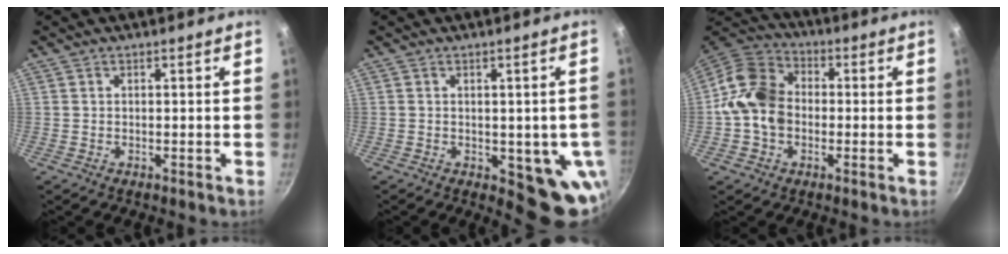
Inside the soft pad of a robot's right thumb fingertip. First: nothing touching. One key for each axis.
{"total": 10.4, "fx": -2.0, "fy": 4.9, "fz": 9.0, "tx": -0.064, "ty": -0.011, "tz": -0.020}
{"total": 12.4, "fx": -1.0, "fy": 9.7, "fz": 7.7, "tx": -0.112, "ty": 0.027, "tz": -0.040}